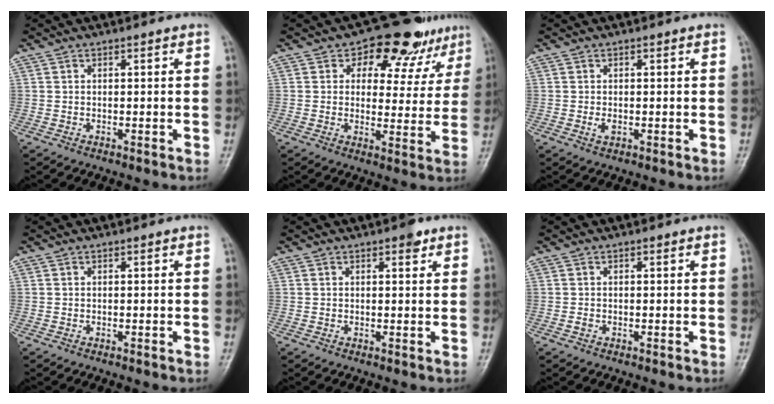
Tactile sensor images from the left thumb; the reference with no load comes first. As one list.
[{"total": 12.8, "force": [8.1, 8.1, 5.8], "torque": [-0.013, -0.030, 0.093]}, {"total": 1.4, "force": [-0.2, 0.9, 1.0], "torque": [-0.017, -0.002, -0.004]}, {"total": 0.0}, {"total": 2.1, "force": [1.3, 1.0, 1.4], "torque": [-0.012, -0.004, 0.015]}, {"total": 0.6, "force": [-0.1, 0.5, 0.3], "torque": [-0.003, 0.000, -0.004]}]